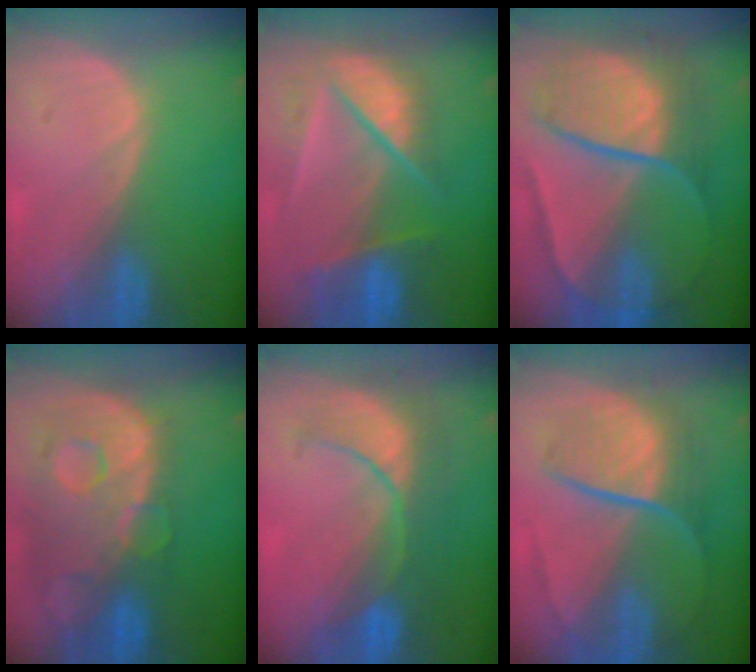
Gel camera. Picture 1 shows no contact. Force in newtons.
{"total": 9.8, "press": 8.2, "slide": 5.3}
{"total": 10.8, "press": 10.8, "slide": 1.1}
{"total": 13.3, "press": 10.9, "slide": 7.6}
{"total": 8.4, "press": 8.2, "slide": 1.8}
{"total": 8.9, "press": 7.6, "slide": 4.6}